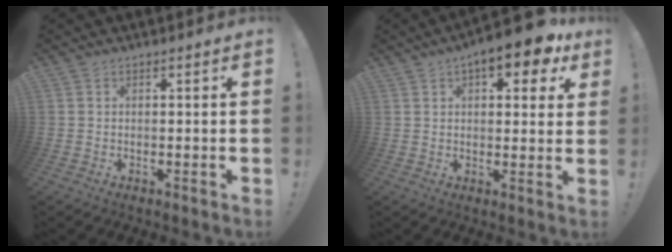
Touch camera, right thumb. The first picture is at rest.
{"total": 10.9, "force": [6.5, 3.7, 7.8], "torque": [-0.096, -0.036, 0.104]}